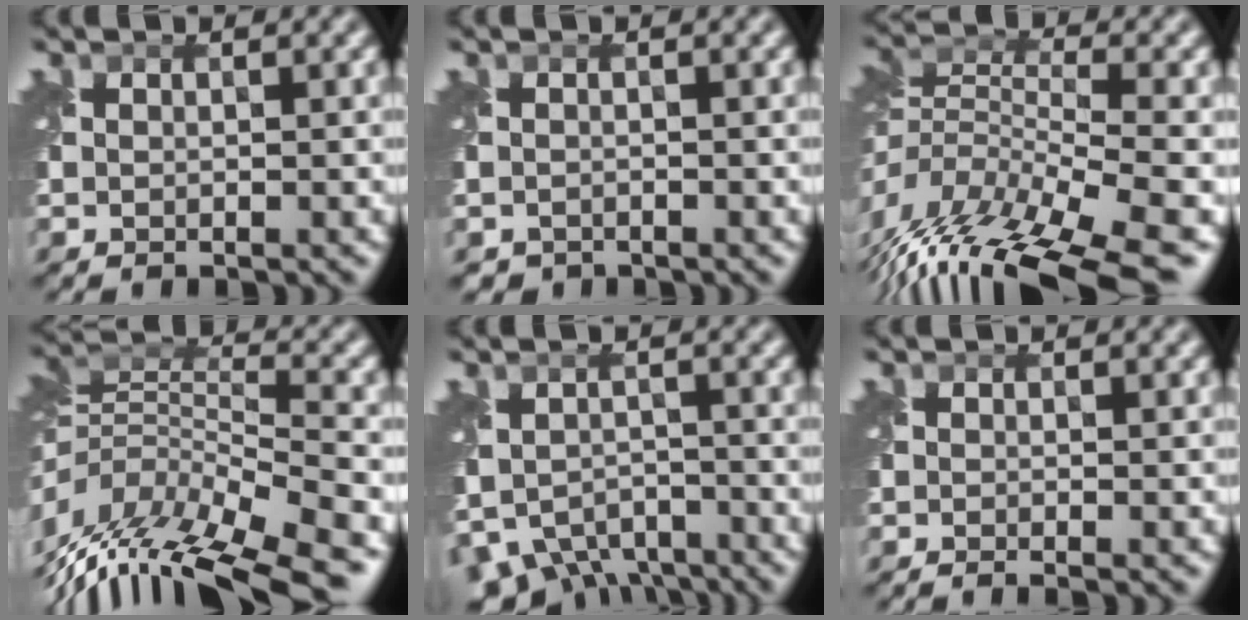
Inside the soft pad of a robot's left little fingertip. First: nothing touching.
{"total": 0.8, "force": [-0.4, 0.3, -0.6], "torque": [0.015, 0.004, -0.007]}
{"total": 10.8, "force": [-6.9, 3.8, 7.4], "torque": [-0.156, 0.014, -0.109]}
{"total": 11.7, "force": [-6.7, 4.2, 8.6], "torque": [-0.174, 0.017, -0.096]}
{"total": 5.6, "force": [-3.9, 3.5, 2.1], "torque": [-0.039, -0.022, -0.060]}
{"total": 1.3, "force": [-0.9, 0.3, 0.9], "torque": [-0.009, -0.002, -0.017]}